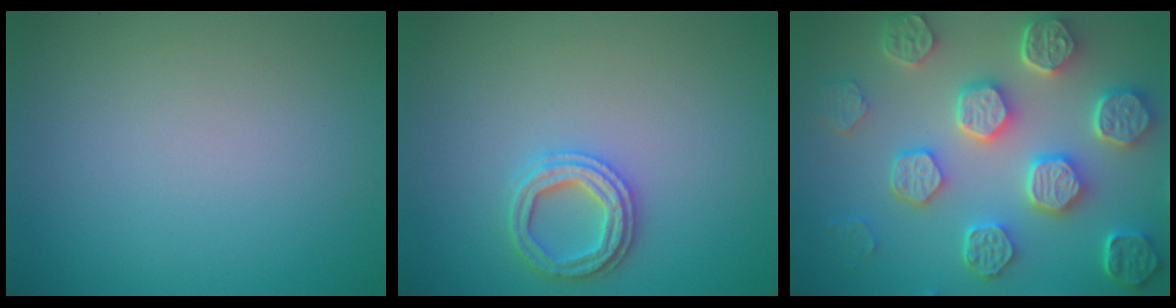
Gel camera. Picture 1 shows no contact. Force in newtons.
{"total": 2.7, "press": 2.7, "slide": 0.5}
{"total": 8.3, "press": 6.4, "slide": 5.3}